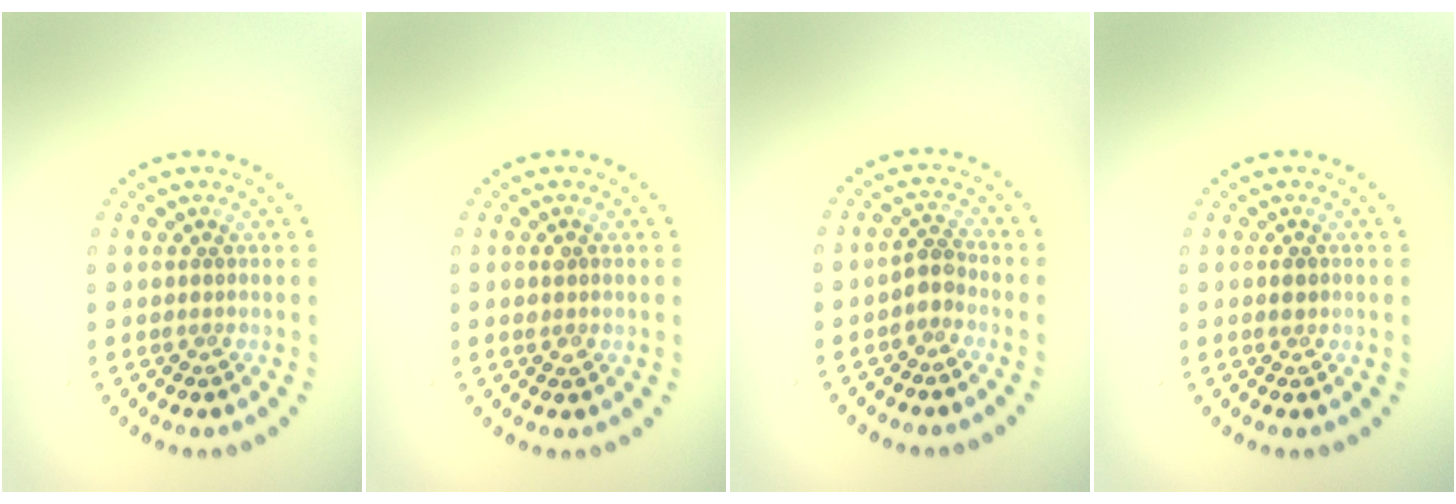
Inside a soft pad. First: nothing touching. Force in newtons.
{"total": 1.1, "press": 1.1, "slide": 0.4}
{"total": 1.9, "press": 1.5, "slide": 1.1}
{"total": 1.3, "press": 1.3, "slide": 0.1}